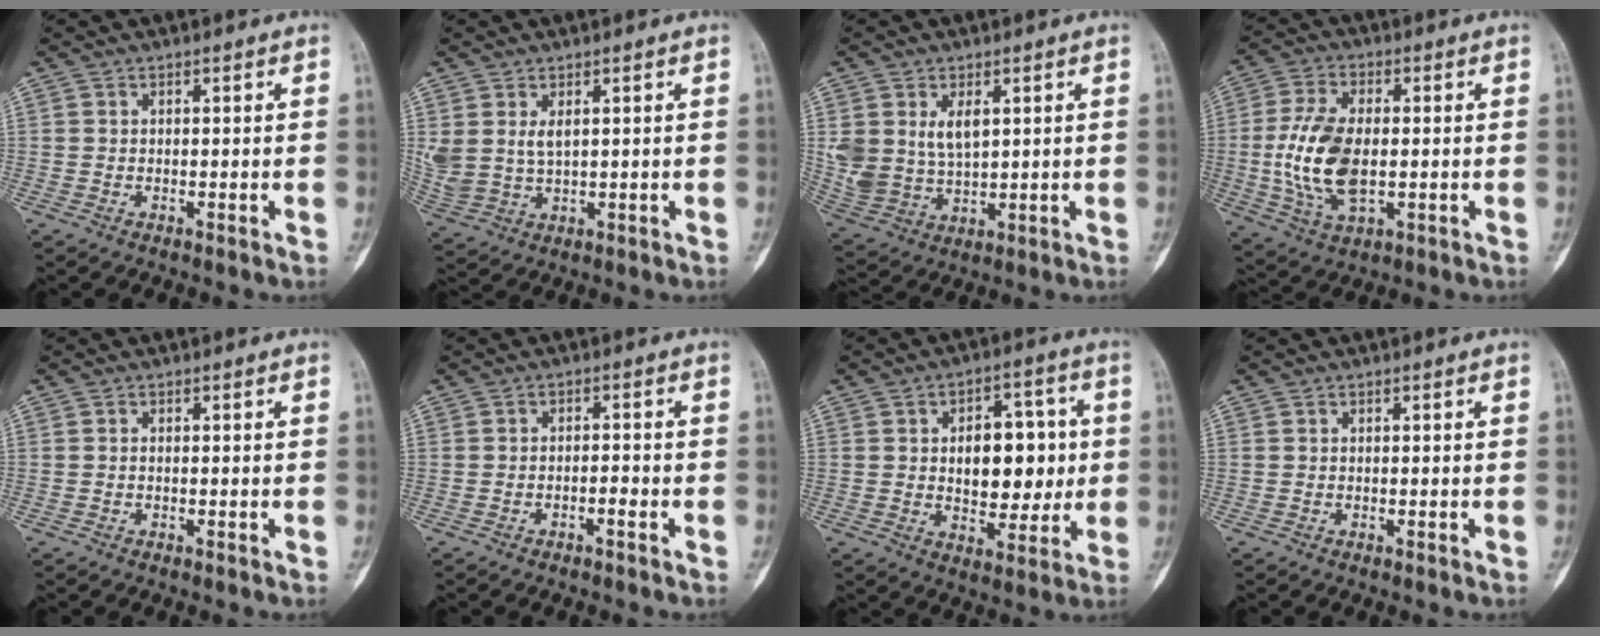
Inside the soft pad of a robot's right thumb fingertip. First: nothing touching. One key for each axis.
{"total": 5.8, "fx": 1.9, "fy": 3.3, "fz": 4.4, "tx": -0.101, "ty": -0.005, "tz": 0.053}
{"total": 9.0, "fx": 2.8, "fy": 5.7, "fz": 6.4, "tx": -0.120, "ty": -0.012, "tz": 0.071}
{"total": 13.4, "fx": -0.7, "fy": 7.2, "fz": 11.3, "tx": -0.232, "ty": -0.003, "tz": -0.009}
{"total": 0.0}
{"total": 1.9, "fx": -1.0, "fy": 0.6, "fz": 1.4, "tx": -0.024, "ty": 0.014, "tz": -0.017}
{"total": 13.6, "fx": 1.0, "fy": 8.2, "fz": 10.8, "tx": -0.104, "ty": 0.008, "tz": 0.018}
{"total": 0.0}